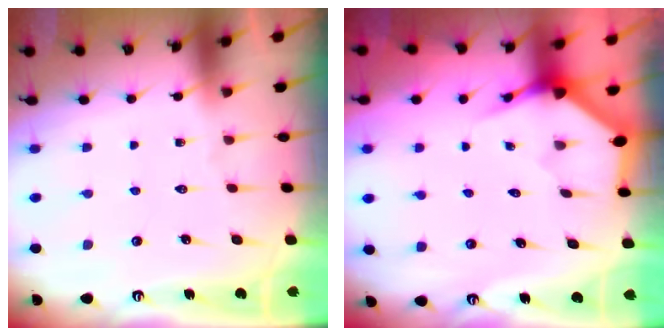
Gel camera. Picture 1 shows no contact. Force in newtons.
{"total": 3.6, "press": 3.6, "slide": 0.1}